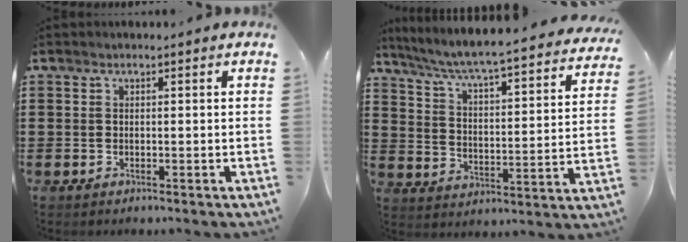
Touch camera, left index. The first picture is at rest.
{"total": 4.8, "force": [4.4, -0.6, 1.9], "torque": [-0.061, -0.045, 0.063]}